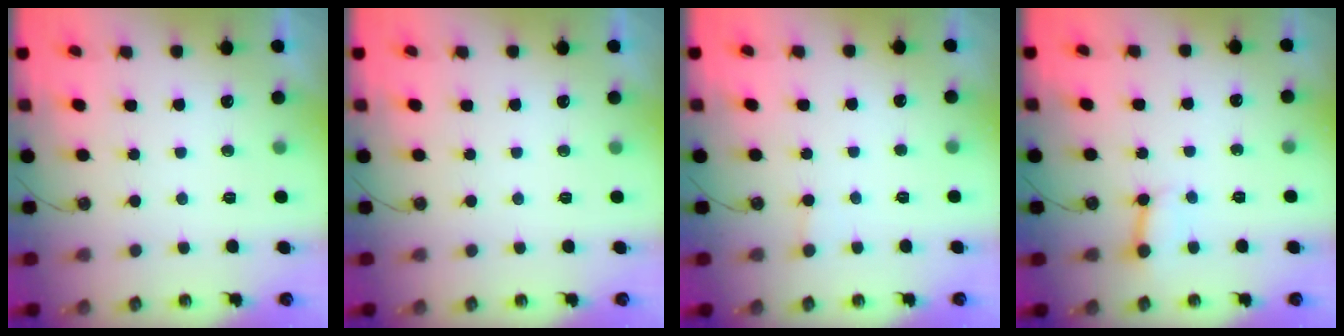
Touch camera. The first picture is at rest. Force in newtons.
{"total": 0.0}
{"total": 1.7, "press": 1.7, "slide": 0.3}
{"total": 3.4, "press": 3.4, "slide": 0.3}